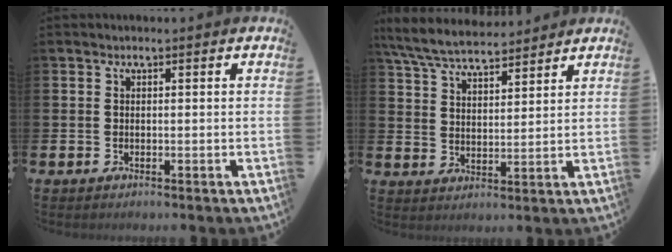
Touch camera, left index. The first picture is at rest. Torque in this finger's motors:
{"motor_torque": [1.10, -1.04, 0.28, 0.21]}